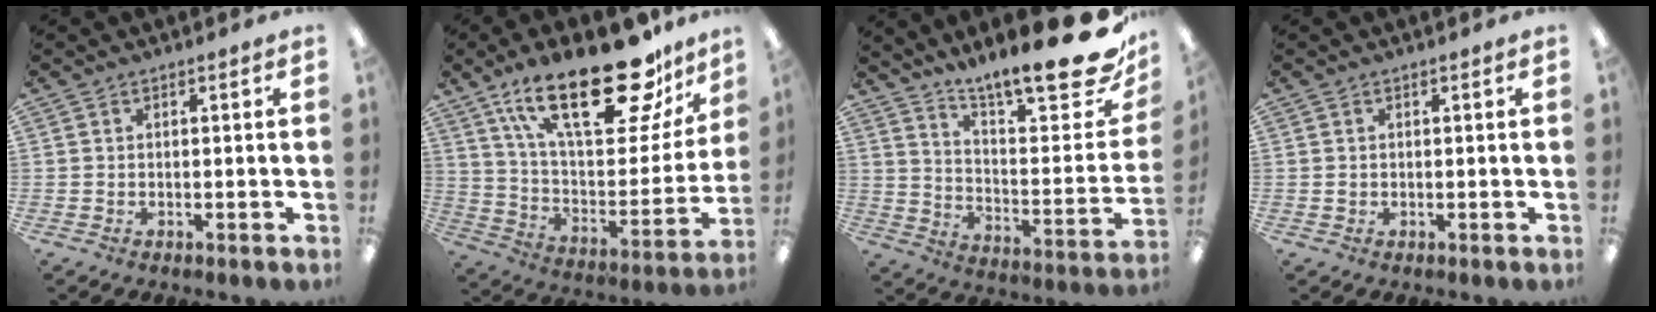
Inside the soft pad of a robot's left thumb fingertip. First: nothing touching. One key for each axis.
{"total": 29.1, "fx": 19.0, "fy": 10.6, "fz": 19.3, "tx": -0.304, "ty": -0.114, "tz": 0.320}
{"total": 18.5, "fx": 14.9, "fy": 2.3, "fz": 10.7, "tx": -0.156, "ty": -0.118, "tz": 0.238}
{"total": 0.7, "fx": 0.1, "fy": 0.7, "fz": 0.1, "tx": -0.002, "ty": 0.006, "tz": -0.001}